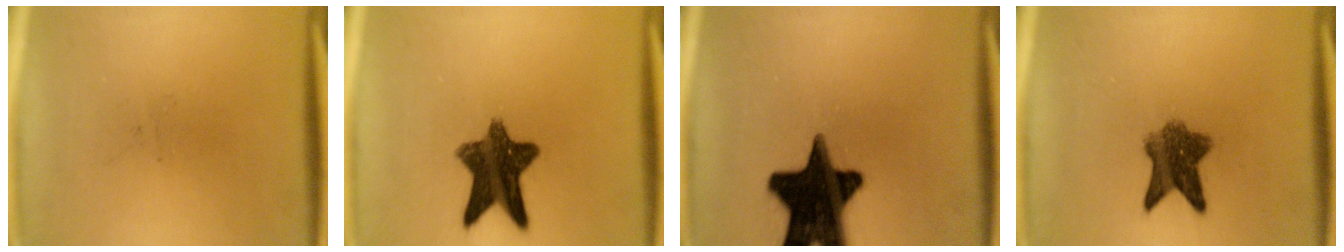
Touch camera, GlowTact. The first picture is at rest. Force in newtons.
{"total": 11.0}
{"total": 19.6}
{"total": 6.9}